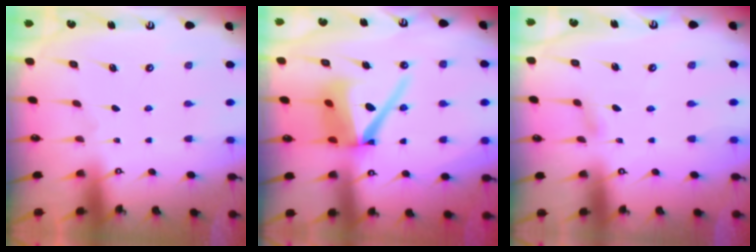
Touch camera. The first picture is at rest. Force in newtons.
{"total": 14.0, "press": 13.9, "slide": 1.7}
{"total": 4.7, "press": 4.7, "slide": 0.6}